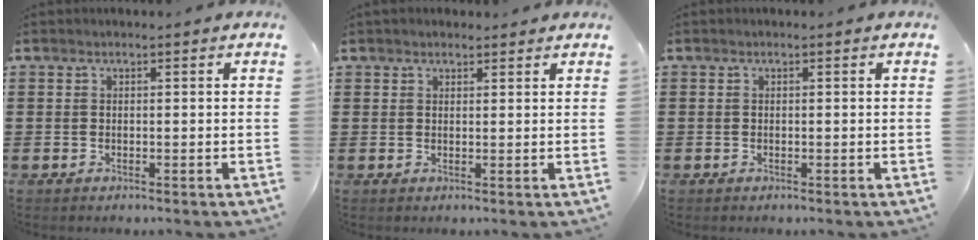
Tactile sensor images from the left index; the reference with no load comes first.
{"total": 1.3, "force": [1.2, 0.5, 0.1], "torque": [-0.005, 0.003, 0.022]}
{"total": 0.0}